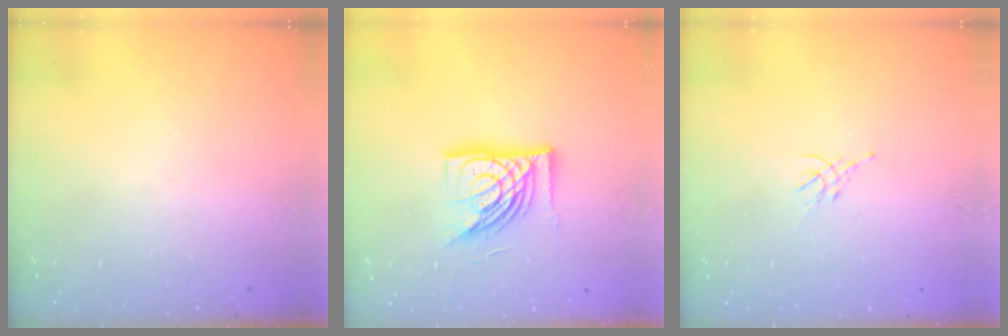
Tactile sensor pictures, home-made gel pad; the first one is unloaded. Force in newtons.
{"total": 15.7, "press": 15.5, "slide": 2.2}
{"total": 1.5, "press": 1.4, "slide": 0.6}